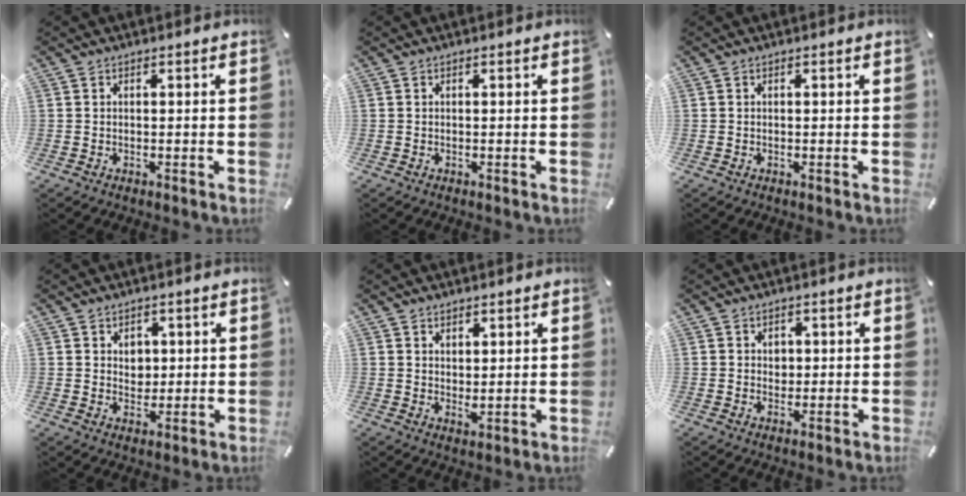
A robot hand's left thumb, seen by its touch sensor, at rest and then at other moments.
{"total": 0.0}
{"total": 0.0}
{"total": 4.1, "force": [1.4, 3.6, 1.1], "torque": [-0.009, -0.003, 0.021]}
{"total": 2.4, "force": [1.7, 1.7, 0.5], "torque": [-0.005, -0.009, 0.031]}
{"total": 2.4, "force": [0.5, 2.2, 0.6], "torque": [-0.001, -0.003, 0.004]}